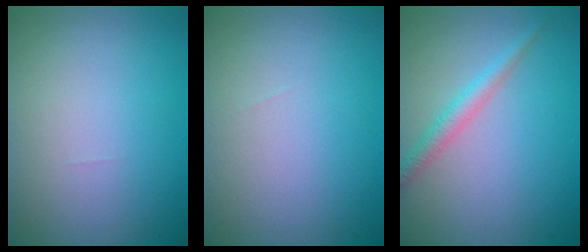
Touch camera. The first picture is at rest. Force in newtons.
{"total": 0.0}
{"total": 2.0, "press": 2.0, "slide": 0.0}